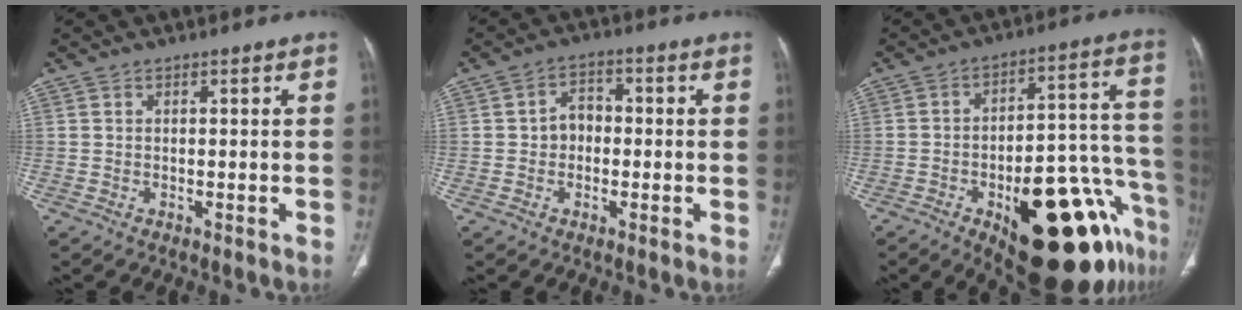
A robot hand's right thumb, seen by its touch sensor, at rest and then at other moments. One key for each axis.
{"total": 4.6, "fx": -0.4, "fy": 3.7, "fz": 2.7, "tx": -0.023, "ty": 0.019, "tz": -0.016}
{"total": 28.1, "fx": -14.6, "fy": 10.4, "fz": 21.6, "tx": -0.203, "ty": 0.086, "tz": -0.200}